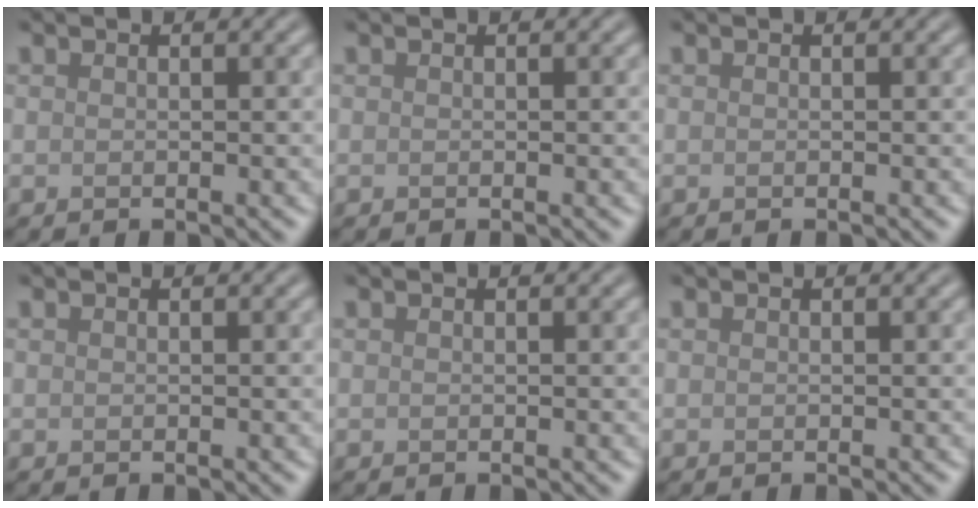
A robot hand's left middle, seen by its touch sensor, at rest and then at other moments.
{"total": 0.0}
{"total": 0.0}
{"total": 0.0}
{"total": 0.0}
{"total": 0.0}